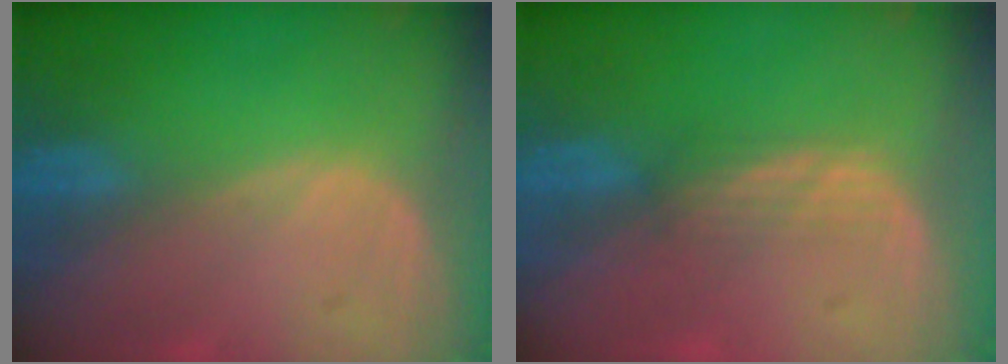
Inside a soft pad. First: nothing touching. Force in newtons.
{"total": 2.1, "press": 2.1, "slide": 0.2}